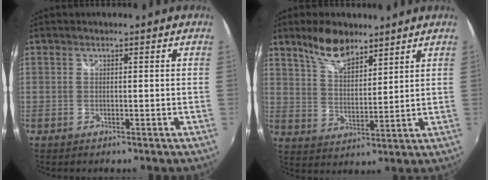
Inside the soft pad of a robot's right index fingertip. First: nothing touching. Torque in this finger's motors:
{"motor_torque": [0.51, 0.51, 0.33, 0.05]}